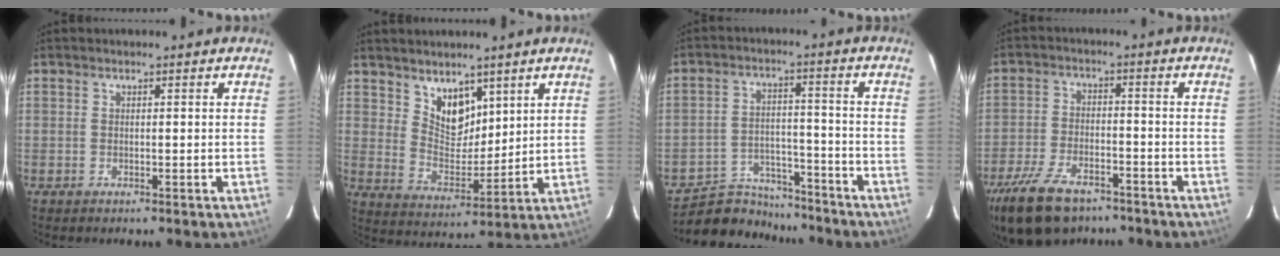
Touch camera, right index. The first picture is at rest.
{"total": 8.0, "force": [5.4, 4.7, 3.5], "torque": [-0.050, -0.001, 0.107]}
{"total": 11.7, "force": [-10.5, 4.9, 1.8], "torque": [-0.055, 0.026, -0.156]}
{"total": 15.8, "force": [-11.1, 7.8, 8.2], "torque": [-0.196, -0.019, -0.190]}